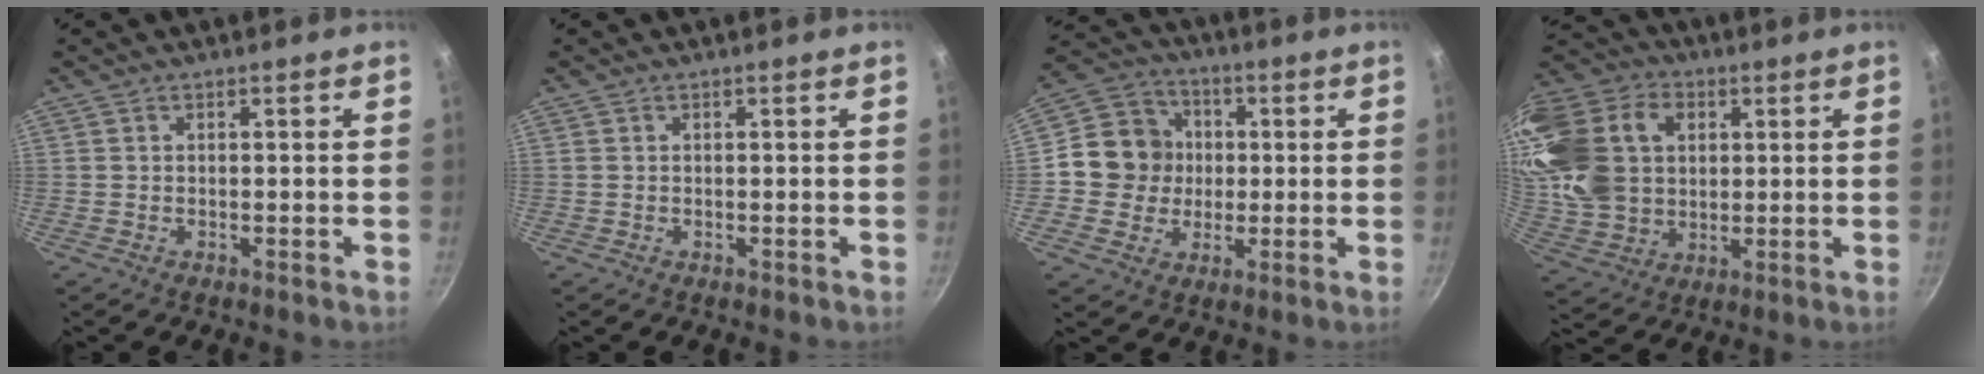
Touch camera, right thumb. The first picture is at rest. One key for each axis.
{"total": 0.0}
{"total": 11.2, "fx": 0.2, "fy": 10.5, "fz": 3.7, "tx": -0.030, "ty": 0.024, "tz": -0.009}
{"total": 23.5, "fx": 5.1, "fy": 17.8, "fz": 14.6, "tx": -0.295, "ty": 0.014, "tz": 0.100}